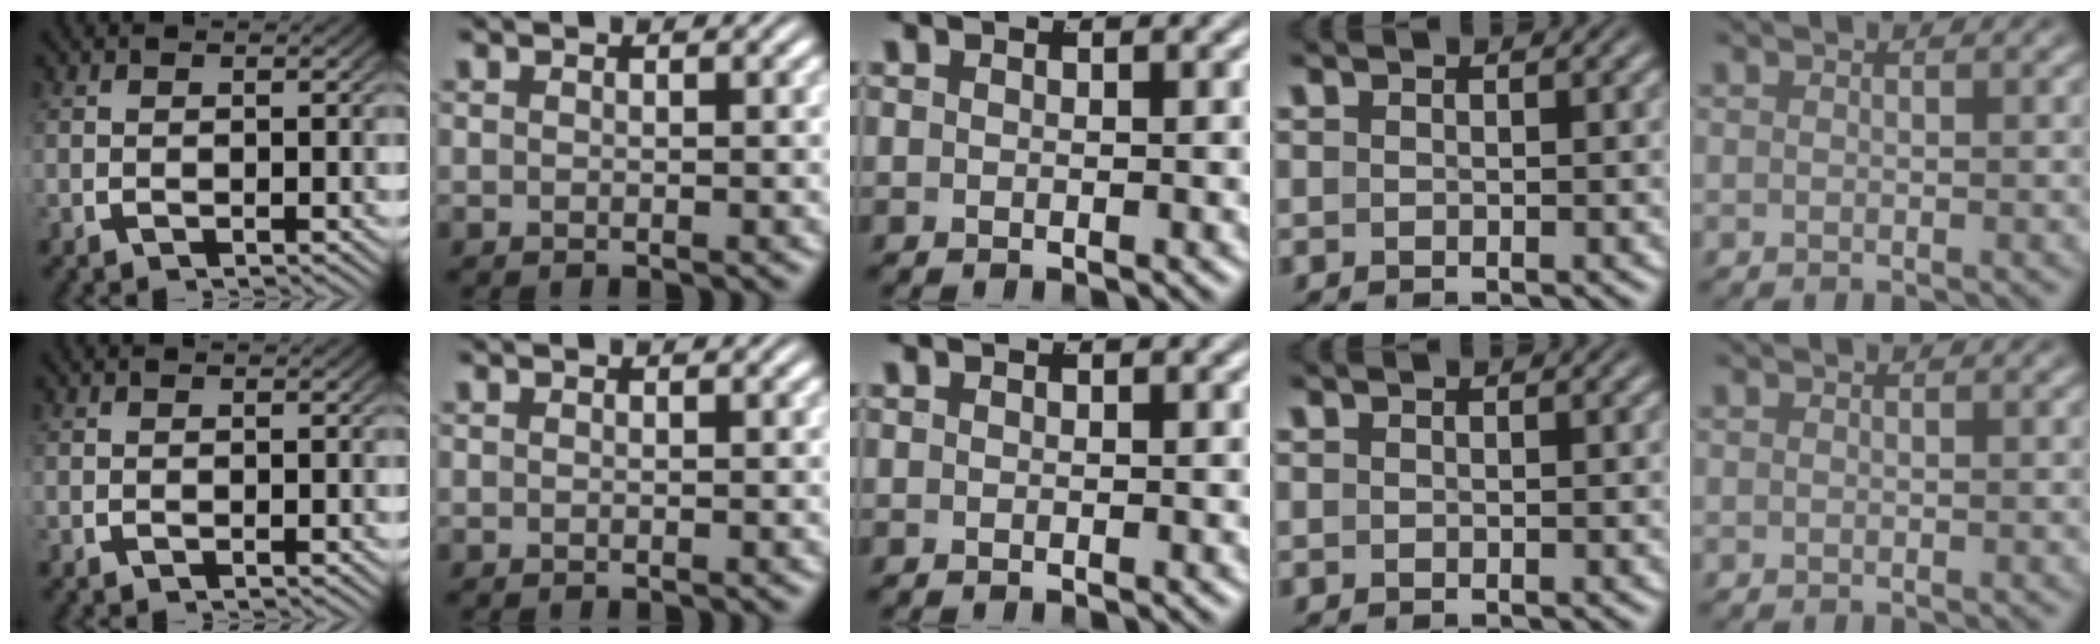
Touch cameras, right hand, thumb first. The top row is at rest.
{}